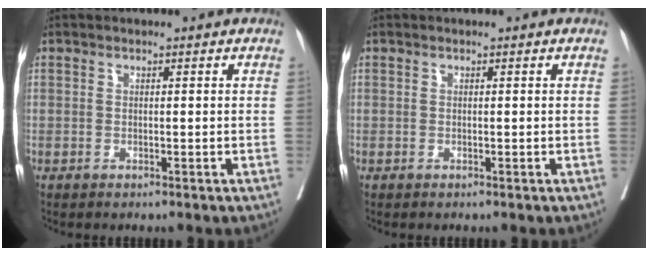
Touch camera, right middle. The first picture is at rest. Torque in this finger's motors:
{"motor_torque": [0.00, 0.00, 0.00, 0.00]}